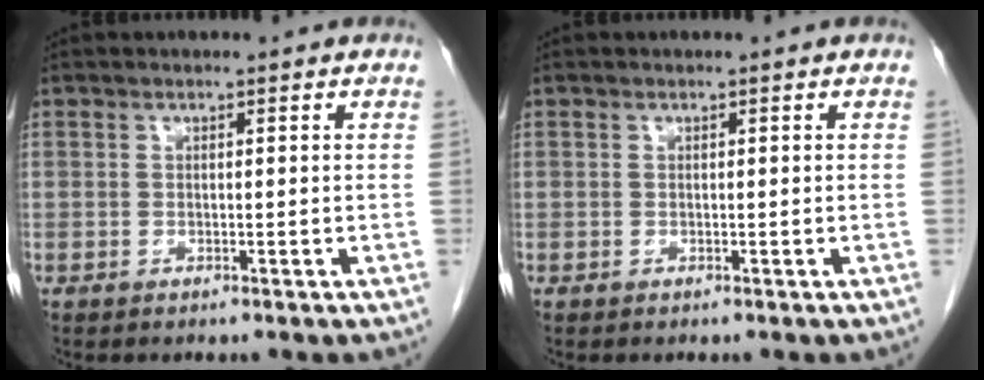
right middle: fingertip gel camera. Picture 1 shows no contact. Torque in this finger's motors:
{"motor_torque": [0.00, 0.00, 0.02, 0.00]}